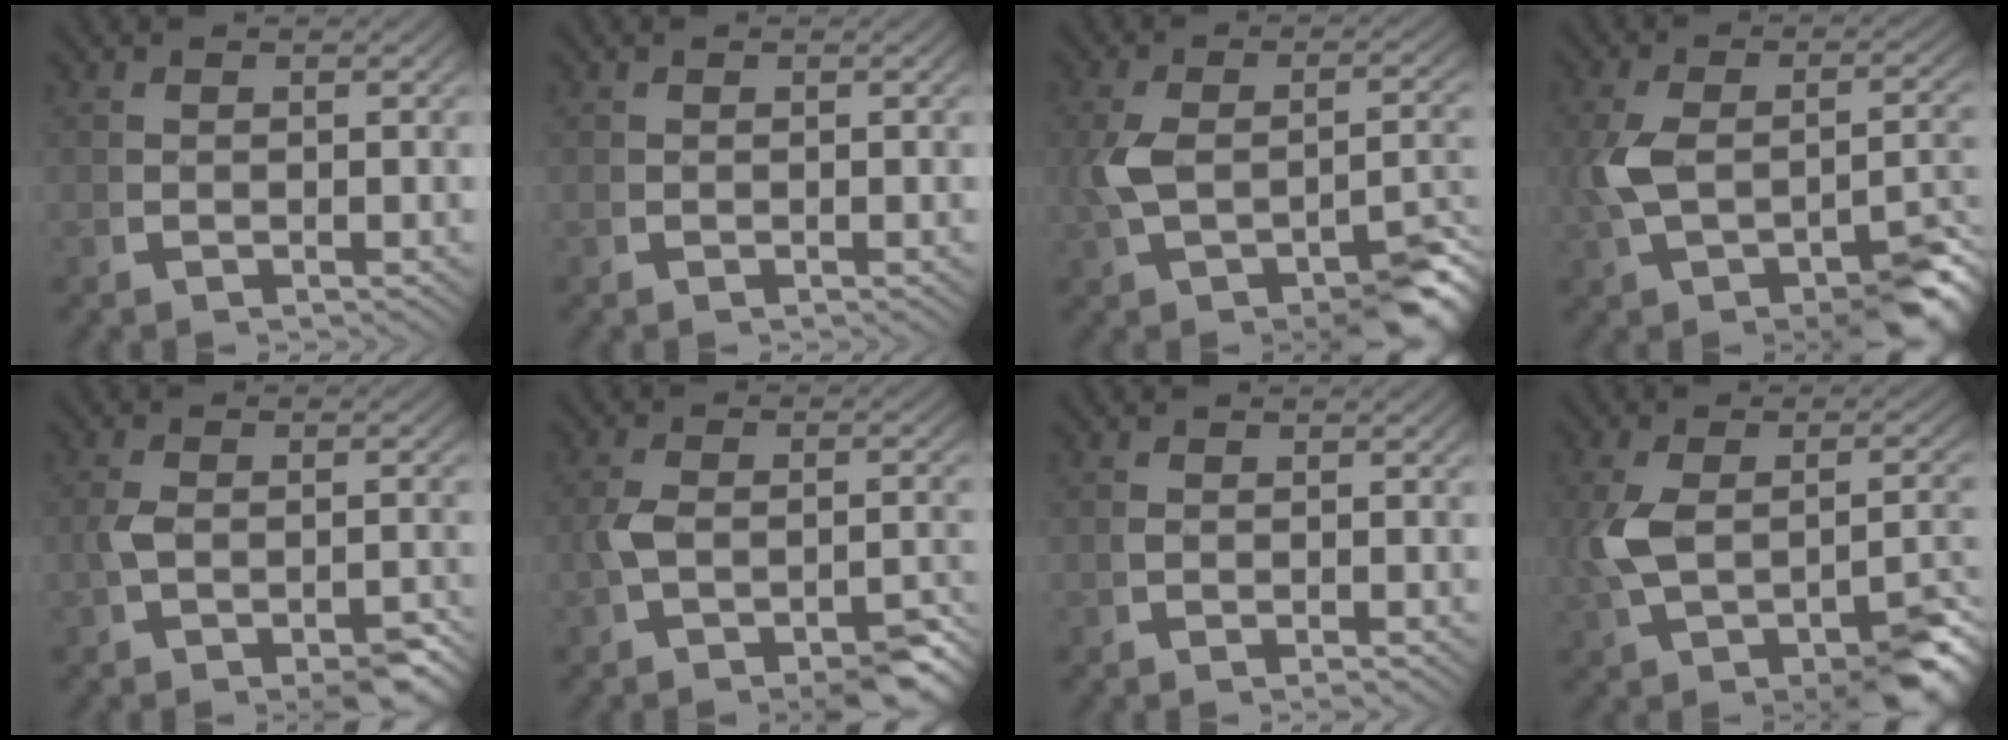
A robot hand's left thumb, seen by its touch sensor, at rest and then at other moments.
{"total": 0.0}
{"total": 7.3, "force": [-2.6, 3.5, 5.9], "torque": [-0.109, -0.012, -0.025]}
{"total": 8.0, "force": [-2.6, 3.9, 6.5], "torque": [-0.124, -0.014, -0.025]}
{"total": 4.4, "force": [-2.2, 1.8, 3.3], "torque": [-0.066, -0.011, -0.031]}
{"total": 5.7, "force": [-2.9, 2.5, 4.2], "torque": [-0.079, -0.010, -0.040]}
{"total": 0.6, "force": [-0.4, 0.0, 0.4], "torque": [-0.008, -0.001, -0.006]}
{"total": 8.8, "force": [-2.3, 4.3, 7.3], "torque": [-0.137, -0.014, -0.021]}